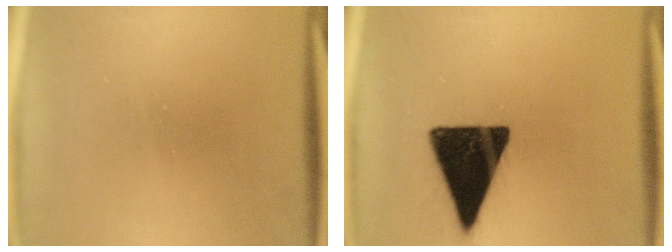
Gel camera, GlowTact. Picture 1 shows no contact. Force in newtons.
{"total": 17.6}